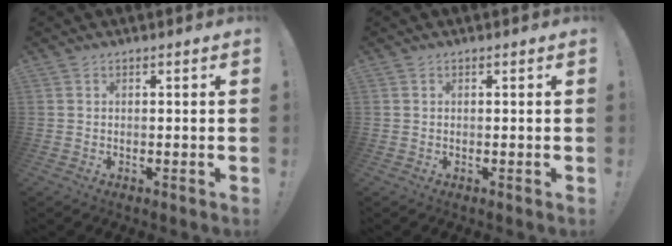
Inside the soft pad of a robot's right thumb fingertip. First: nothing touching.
{"total": 0.0}